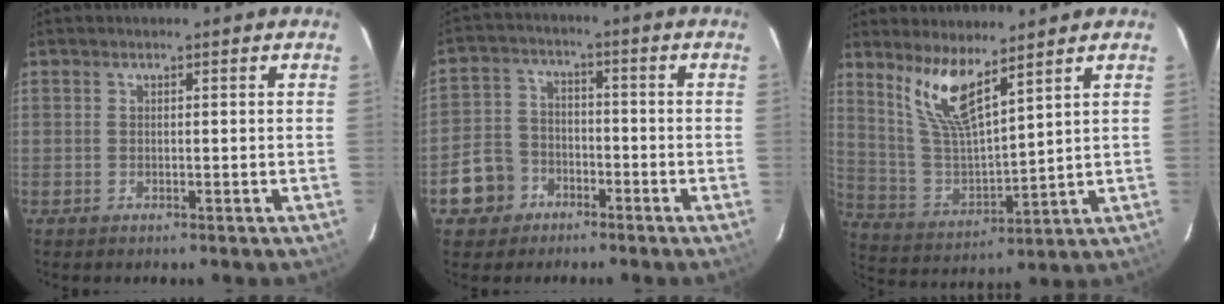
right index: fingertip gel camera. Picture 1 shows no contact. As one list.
[{"total": 8.1, "force": [-4.3, 6.6, 1.9], "torque": [-0.063, 0.027, -0.070]}, {"total": 10.2, "force": [7.2, 1.9, 7.0], "torque": [-0.136, -0.010, 0.154]}]